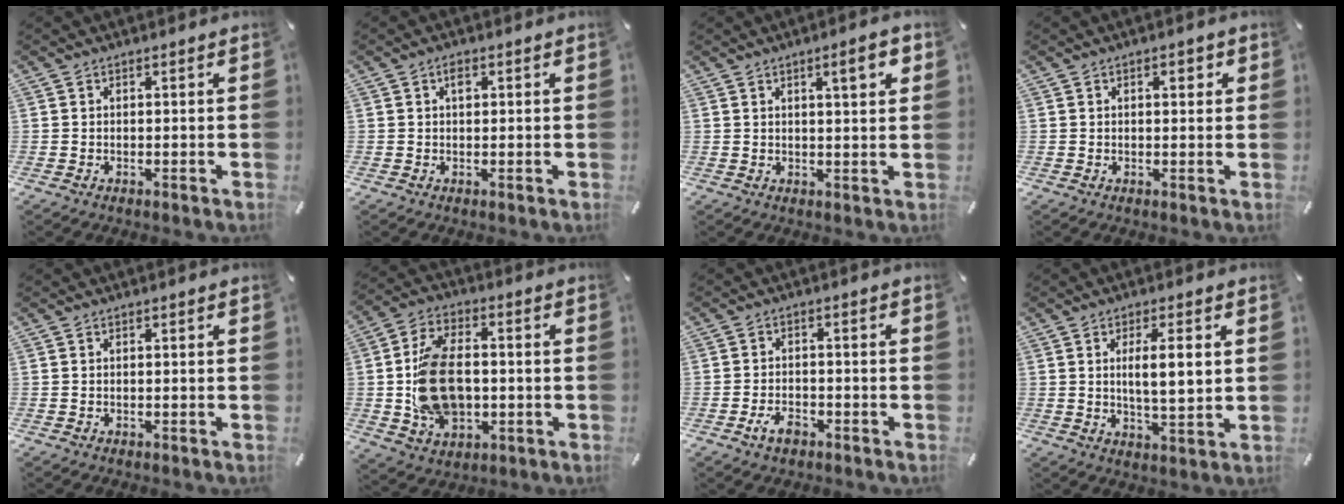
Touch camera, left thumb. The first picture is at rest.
{"total": 1.8, "force": [0.6, 1.0, 1.3], "torque": [-0.021, 0.001, 0.008]}
{"total": 6.2, "force": [2.8, 1.0, 5.5], "torque": [-0.078, -0.008, 0.039]}
{"total": 2.1, "force": [0.8, 1.0, 1.7], "torque": [-0.019, 0.001, 0.007]}
{"total": 0.0}
{"total": 15.9, "force": [-1.0, 10.9, 11.6], "torque": [-0.231, 0.009, -0.013]}
{"total": 4.3, "force": [-2.5, 2.5, 2.5], "torque": [-0.060, 0.008, -0.051]}
{"total": 7.9, "force": [1.8, 1.8, 7.4], "torque": [-0.128, -0.006, 0.026]}